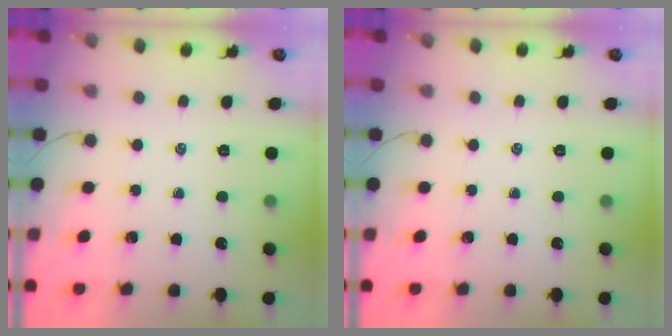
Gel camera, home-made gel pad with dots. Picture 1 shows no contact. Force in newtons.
{"total": 0.0}